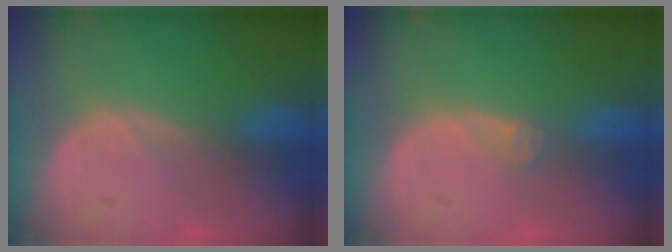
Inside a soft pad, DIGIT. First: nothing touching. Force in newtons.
{"total": 1.5, "press": 1.2, "slide": 0.9}